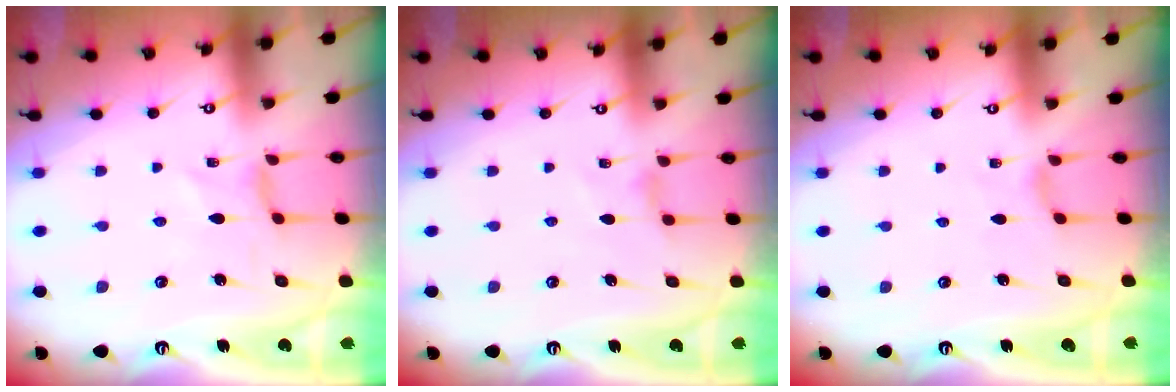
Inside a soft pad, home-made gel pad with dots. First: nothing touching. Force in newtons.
{"total": 2.6, "press": 2.5, "slide": 0.5}
{"total": 1.4, "press": 1.3, "slide": 0.4}